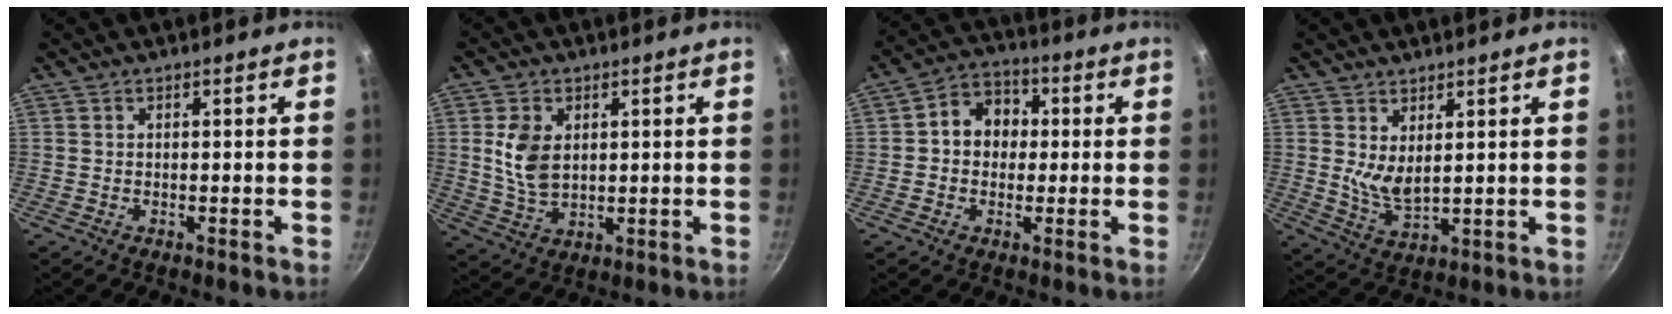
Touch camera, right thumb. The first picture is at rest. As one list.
[{"total": 7.8, "force": [1.6, 5.2, 5.6], "torque": [-0.102, -0.014, 0.037]}, {"total": 8.3, "force": [0.5, 6.9, 4.6], "torque": [-0.034, 0.019, -0.008]}, {"total": 5.4, "force": [2.2, 2.4, 4.3], "torque": [-0.072, -0.032, 0.048]}]